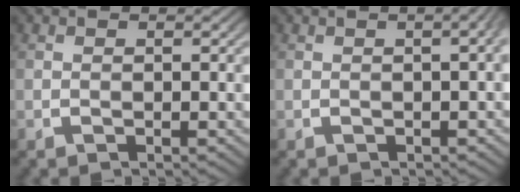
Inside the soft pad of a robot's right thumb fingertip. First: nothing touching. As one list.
[{"total": 3.4, "force": [0.3, 1.3, 3.1], "torque": [-0.034, 0.018, -0.001]}]